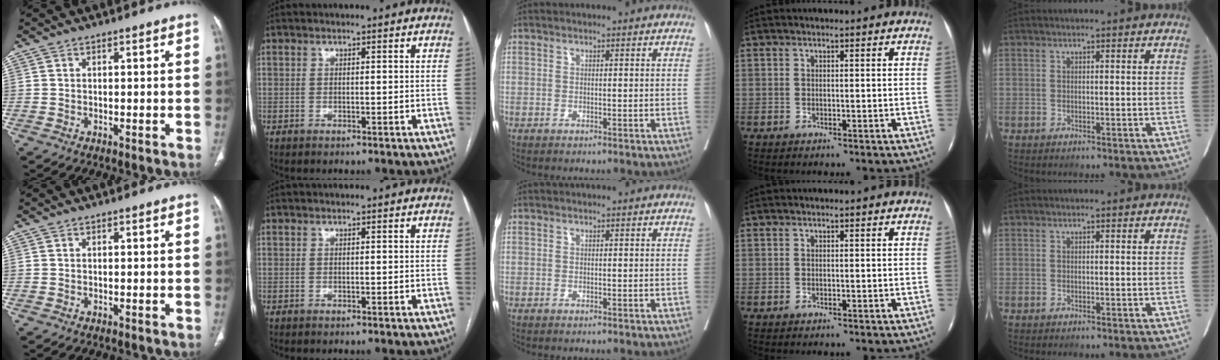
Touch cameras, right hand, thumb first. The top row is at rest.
{}